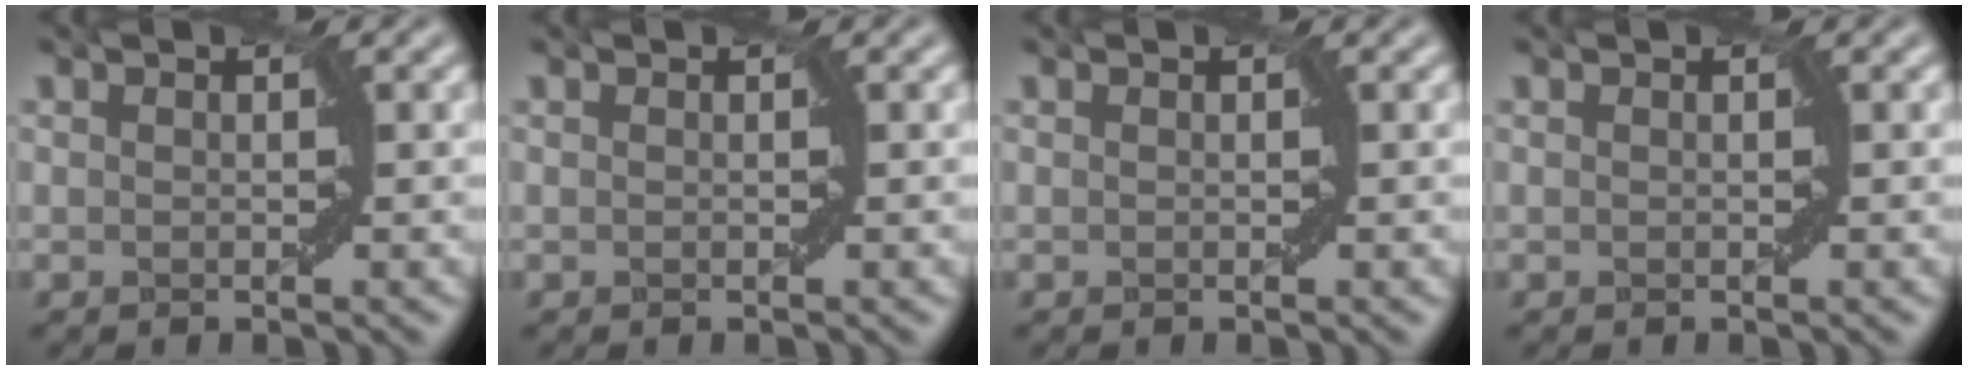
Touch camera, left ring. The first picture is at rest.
{"total": 0.0}
{"total": 0.0}
{"total": 0.0}